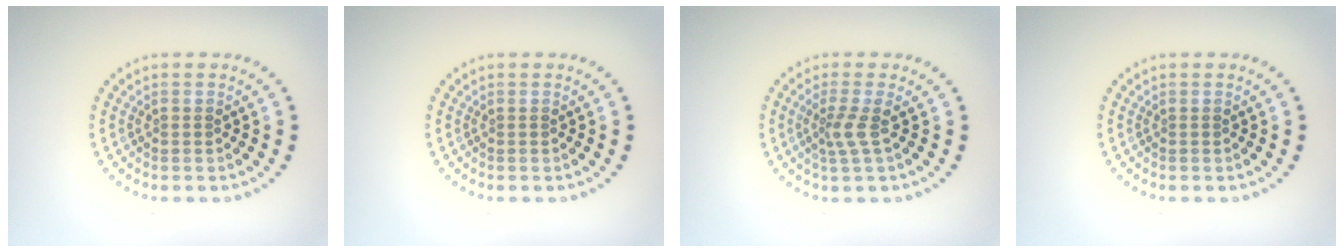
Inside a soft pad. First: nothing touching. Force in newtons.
{"total": 0.0}
{"total": 2.0, "press": 1.4, "slide": 1.5}
{"total": 0.0}